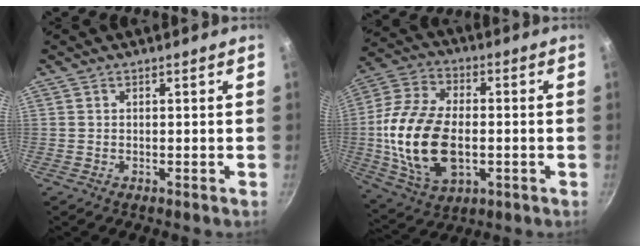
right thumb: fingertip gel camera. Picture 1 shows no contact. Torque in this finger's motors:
{"motor_torque": [-0.59, 1.71, 2.01, 0.00, 0.21]}